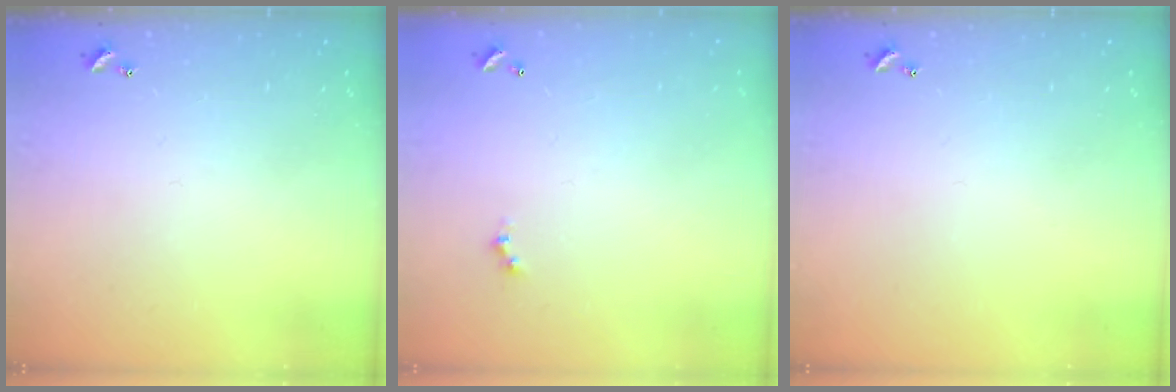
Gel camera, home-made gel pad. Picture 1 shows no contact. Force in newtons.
{"total": 0.0}
{"total": 0.0}